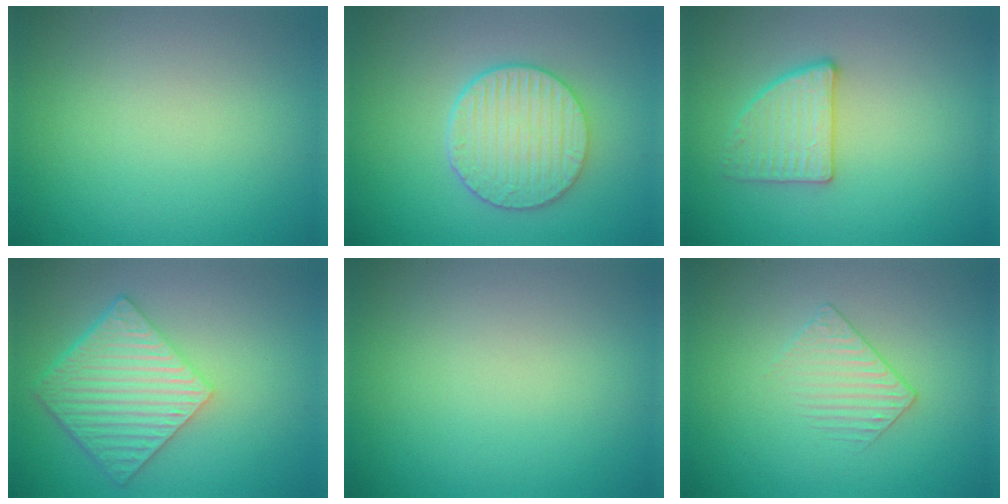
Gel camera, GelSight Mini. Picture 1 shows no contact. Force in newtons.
{"total": 5.9, "press": 4.7, "slide": 3.6}
{"total": 2.8, "press": 2.8, "slide": 0.3}
{"total": 6.9, "press": 4.9, "slide": 4.8}
{"total": 0.0}
{"total": 1.4, "press": 0.9, "slide": 1.1}